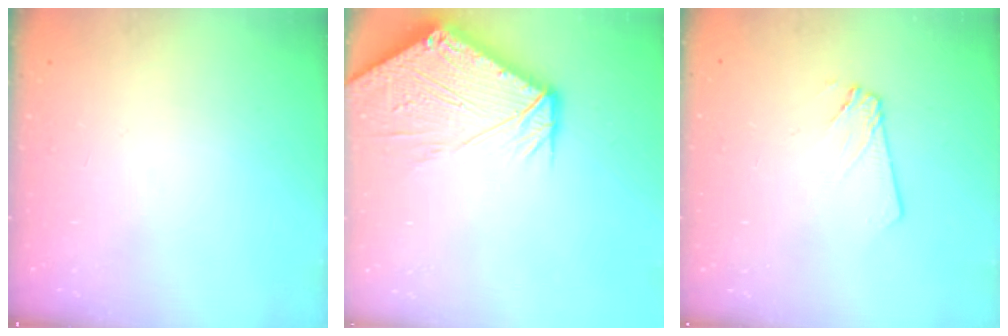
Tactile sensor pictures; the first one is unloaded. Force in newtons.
{"total": 17.6, "press": 17.4, "slide": 2.3}
{"total": 2.4, "press": 2.4, "slide": 0.2}